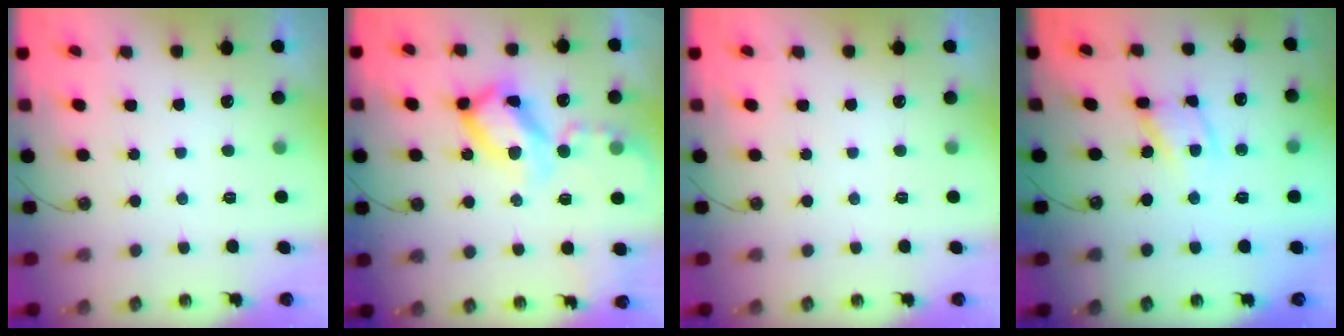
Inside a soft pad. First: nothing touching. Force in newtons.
{"total": 18.1, "press": 18.0, "slide": 2.4}
{"total": 0.0}
{"total": 11.2, "press": 11.2, "slide": 0.7}